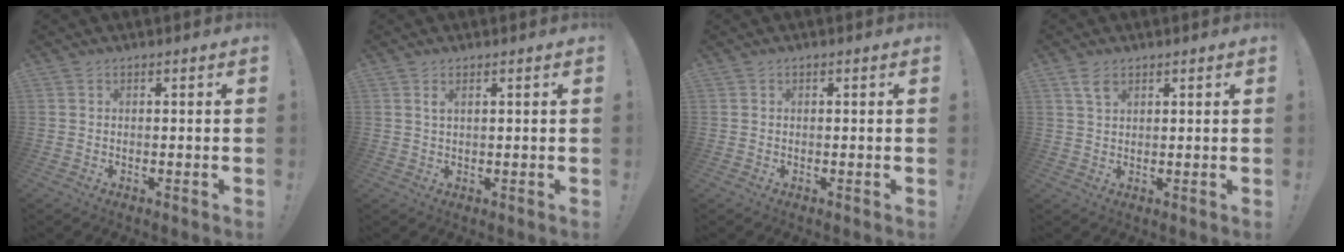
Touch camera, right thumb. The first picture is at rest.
{"total": 1.6, "force": [1.0, 0.2, 1.2], "torque": [-0.019, -0.003, 0.016]}
{"total": 0.0}
{"total": 4.1, "force": [2.4, 2.2, 2.6], "torque": [-0.039, -0.007, 0.044]}